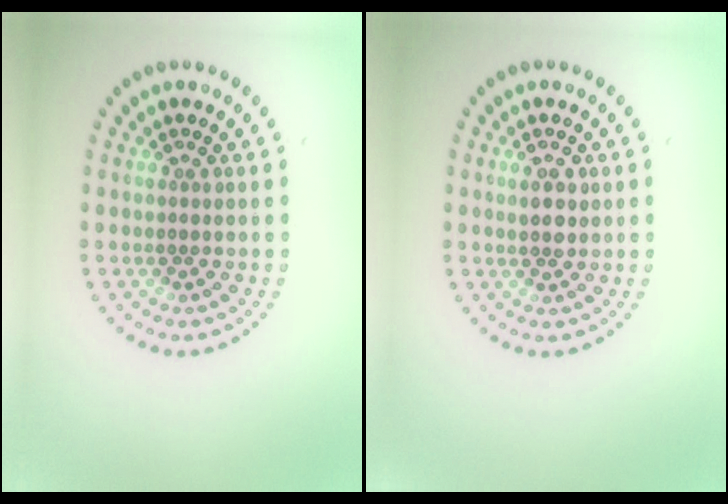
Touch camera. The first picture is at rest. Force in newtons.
{"total": 1.7, "press": 1.7, "slide": 0.2}